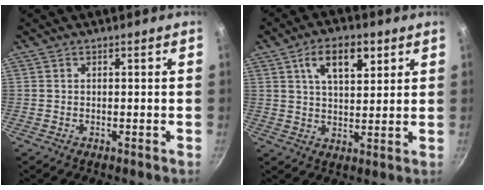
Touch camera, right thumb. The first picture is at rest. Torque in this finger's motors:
{"motor_torque": [0.39, 2.65, 0.99, 0.14, 0.10]}